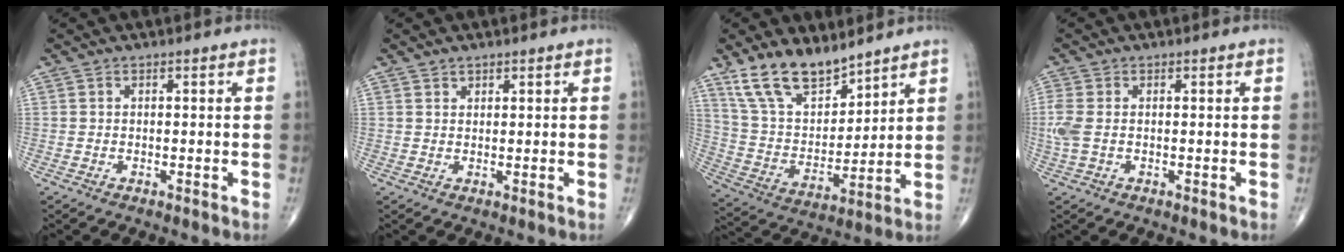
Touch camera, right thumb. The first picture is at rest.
{"total": 1.0, "force": [0.9, 0.5, 0.1], "torque": [0.009, -0.006, 0.011]}
{"total": 14.3, "force": [10.8, 6.3, 7.0], "torque": [-0.102, -0.058, 0.217]}
{"total": 4.0, "force": [-0.1, 2.4, 3.2], "torque": [-0.105, 0.003, -0.002]}